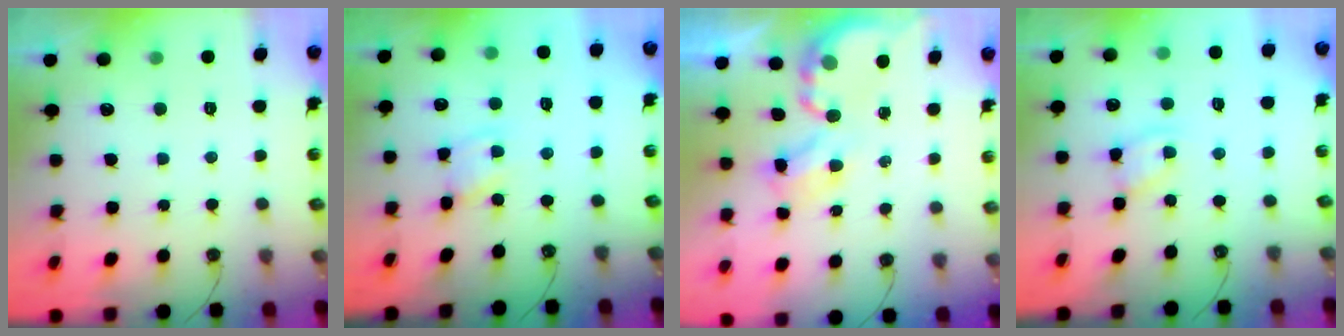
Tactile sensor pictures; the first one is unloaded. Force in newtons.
{"total": 1.5, "press": 1.5, "slide": 0.0}
{"total": 3.8, "press": 3.8, "slide": 0.2}
{"total": 2.9, "press": 2.9, "slide": 0.1}